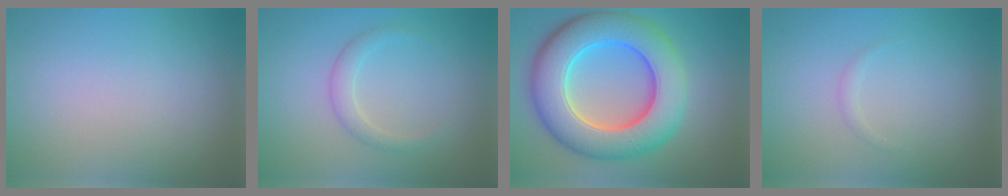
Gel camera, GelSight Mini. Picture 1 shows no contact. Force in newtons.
{"total": 1.7, "press": 1.7, "slide": 0.1}
{"total": 11.3, "press": 11.3, "slide": 0.4}
{"total": 0.5, "press": 0.5, "slide": 0.0}